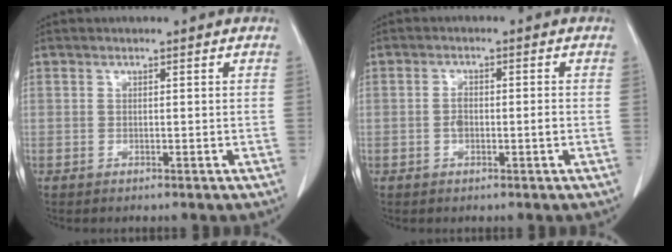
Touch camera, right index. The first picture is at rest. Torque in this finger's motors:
{"motor_torque": [0.33, -0.20, 0.13, 0.06]}